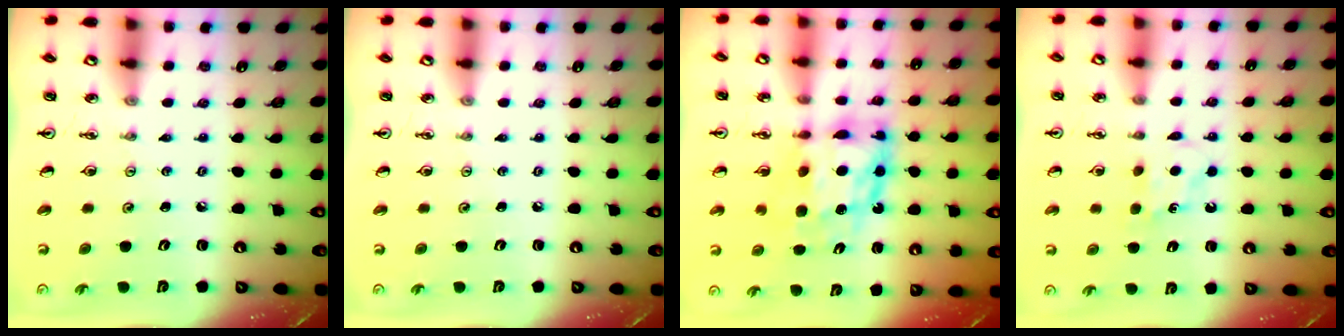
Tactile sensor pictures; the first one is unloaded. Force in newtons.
{"total": 0.0}
{"total": 11.3, "press": 11.3, "slide": 1.2}
{"total": 4.7, "press": 4.7, "slide": 0.7}